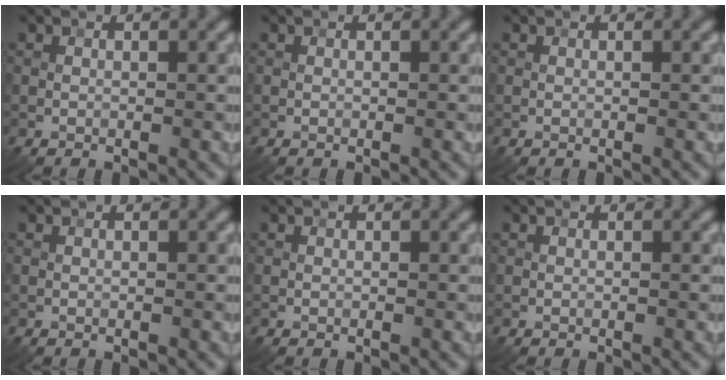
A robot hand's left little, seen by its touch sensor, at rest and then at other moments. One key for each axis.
{"total": 0.0}
{"total": 0.0}
{"total": 0.0}
{"total": 0.0}
{"total": 0.0}